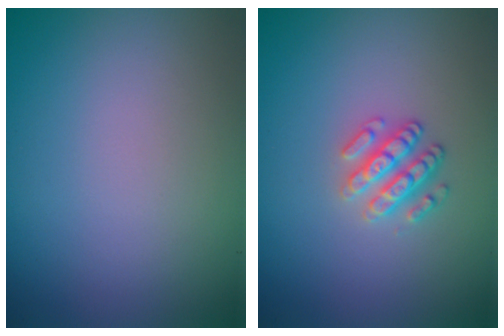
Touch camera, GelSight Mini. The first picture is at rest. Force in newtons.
{"total": 2.5, "press": 2.4, "slide": 0.8}